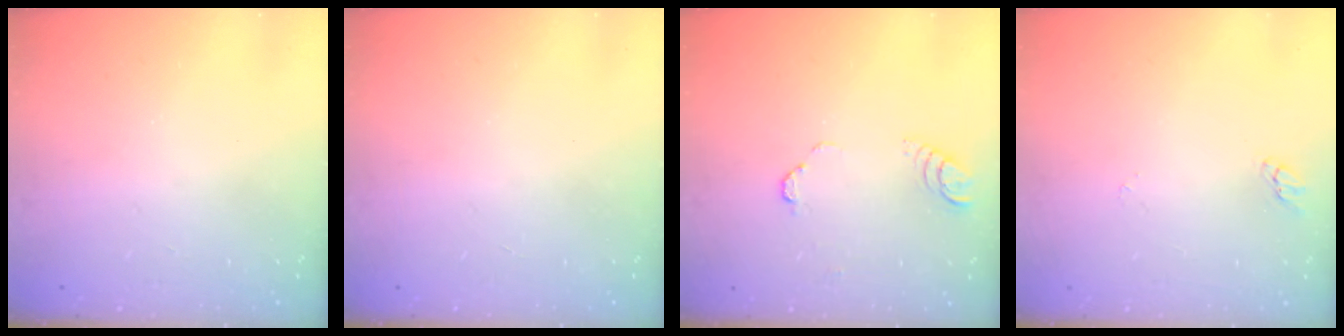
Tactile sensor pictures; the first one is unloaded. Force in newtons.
{"total": 0.0}
{"total": 3.1, "press": 3.1, "slide": 0.2}
{"total": 2.2, "press": 2.2, "slide": 0.2}